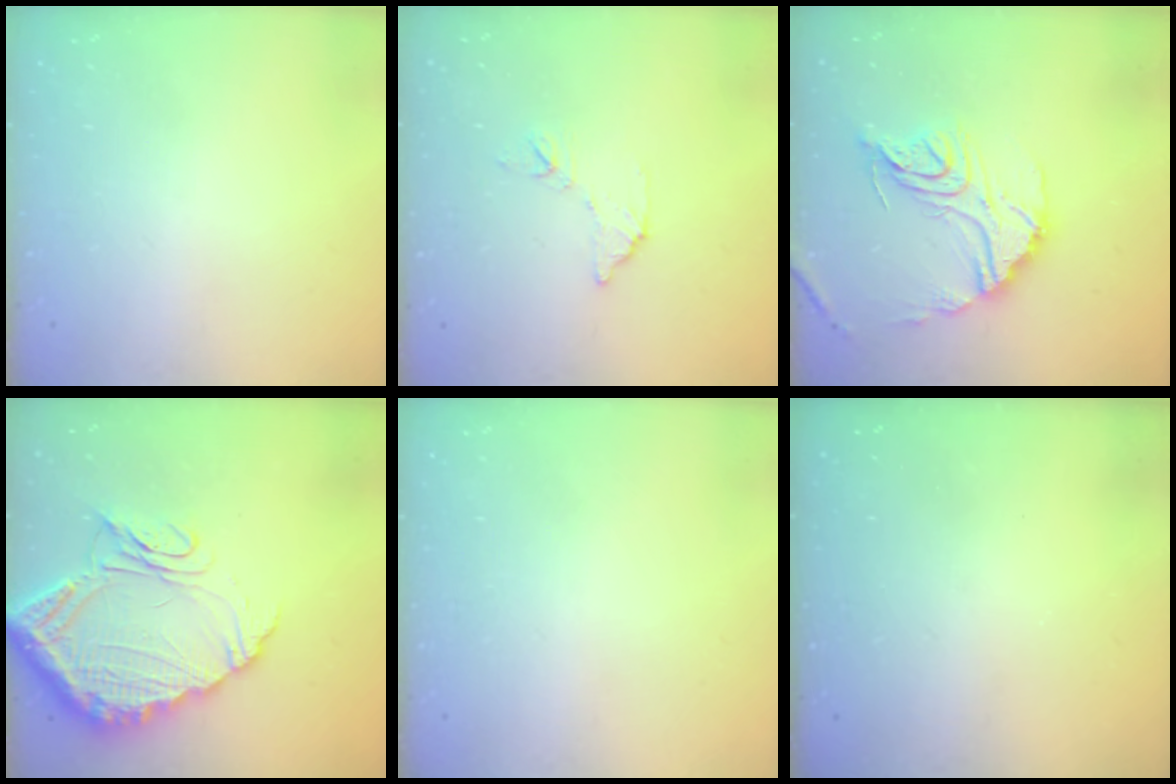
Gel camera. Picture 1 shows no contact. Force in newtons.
{"total": 7.9, "press": 7.9, "slide": 0.3}
{"total": 18.4, "press": 18.3, "slide": 1.8}
{"total": 18.8, "press": 18.7, "slide": 1.7}
{"total": 0.0}
{"total": 3.1, "press": 3.1, "slide": 0.1}